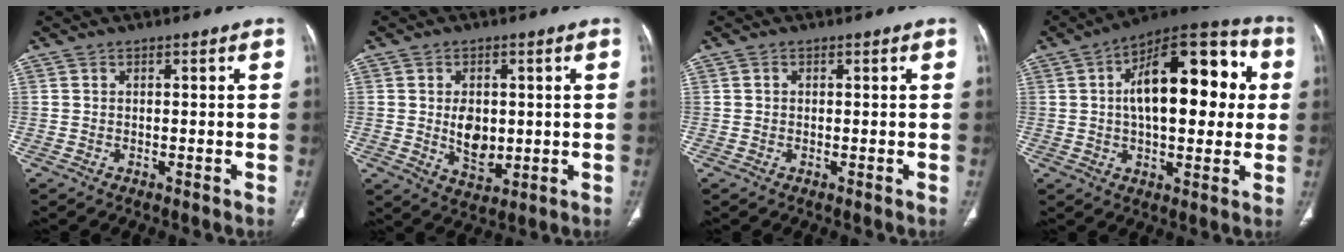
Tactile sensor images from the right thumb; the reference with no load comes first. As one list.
[{"total": 6.9, "force": [0.3, 4.6, 5.2], "torque": [-0.065, -0.012, 0.018]}, {"total": 0.5, "force": [0.1, 0.5, 0.2], "torque": [-0.001, 0.002, 0.001]}, {"total": 22.2, "force": [3.8, 10.8, 19.1], "torque": [-0.252, 0.025, 0.046]}]